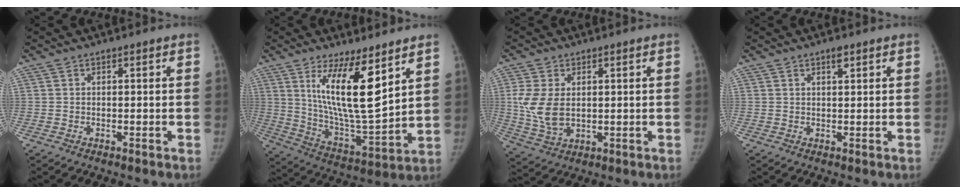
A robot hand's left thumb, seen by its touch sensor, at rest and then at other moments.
{"total": 16.8, "force": [8.0, 4.7, 13.9], "torque": [-0.230, -0.058, 0.158]}
{"total": 8.7, "force": [1.1, 5.7, 6.5], "torque": [-0.131, -0.008, 0.033]}
{"total": 2.5, "force": [1.6, 0.9, 1.7], "torque": [-0.020, -0.009, 0.025]}